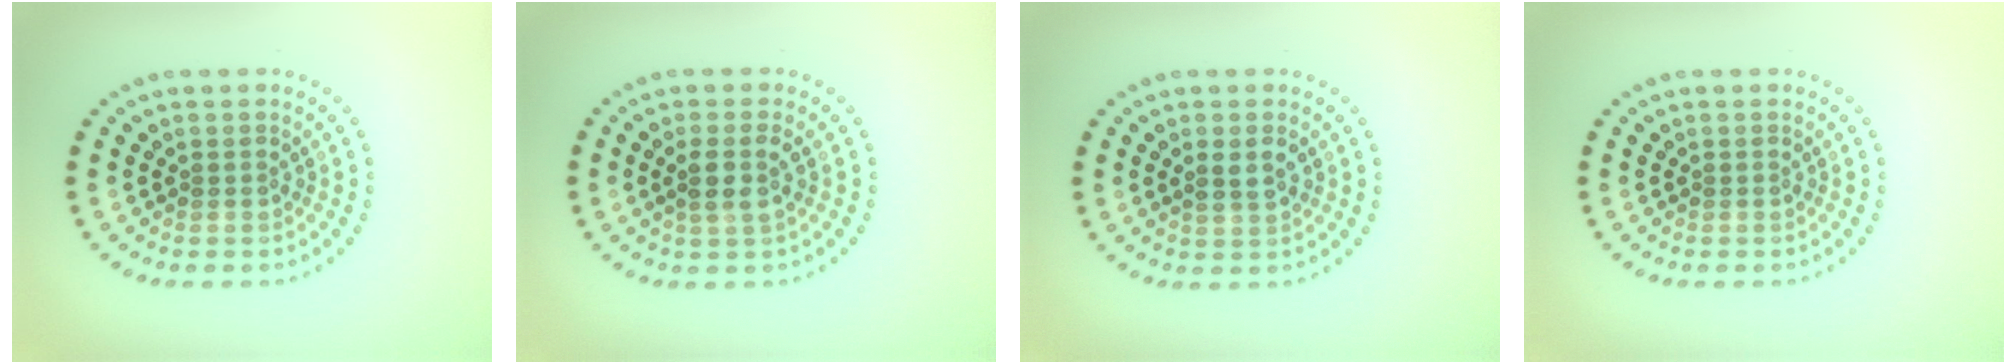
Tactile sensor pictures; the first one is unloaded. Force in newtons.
{"total": 2.3, "press": 1.9, "slide": 1.2}
{"total": 1.6, "press": 1.6, "slide": 0.2}
{"total": 0.0}